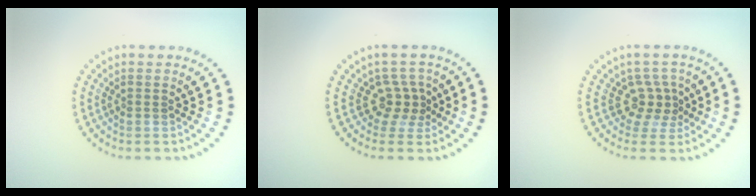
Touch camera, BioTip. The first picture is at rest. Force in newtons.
{"total": 2.5, "press": 1.8, "slide": 1.8}
{"total": 2.6, "press": 1.8, "slide": 1.9}